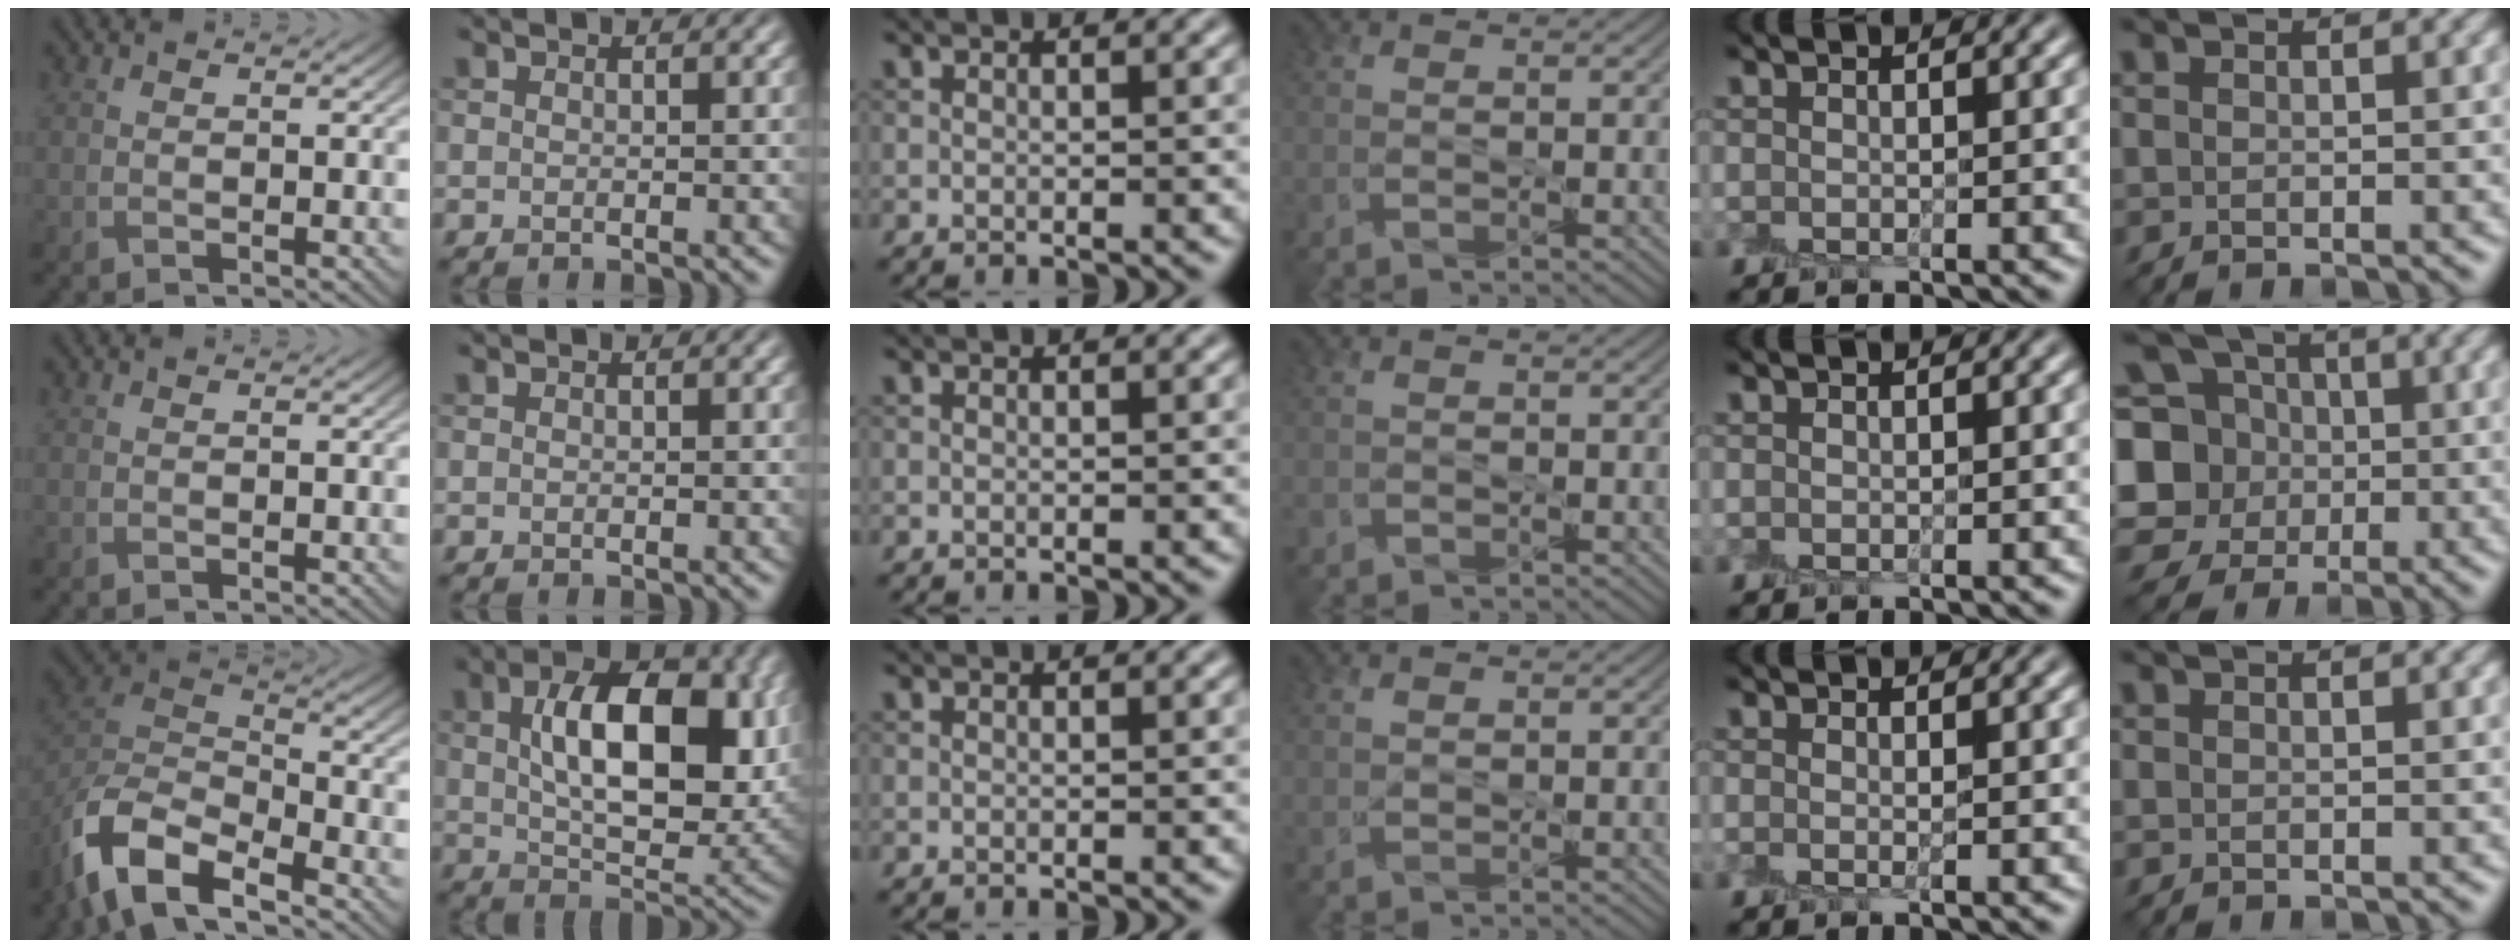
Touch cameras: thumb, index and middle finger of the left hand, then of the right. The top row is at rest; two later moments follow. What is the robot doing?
{"motion": "peel", "object": "shipping label"}